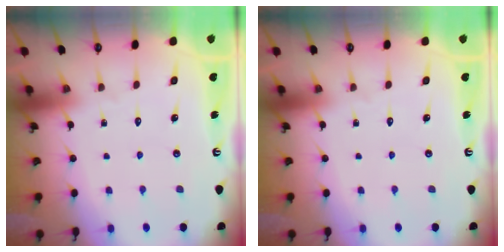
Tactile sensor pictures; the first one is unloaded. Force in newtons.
{"total": 0.0}